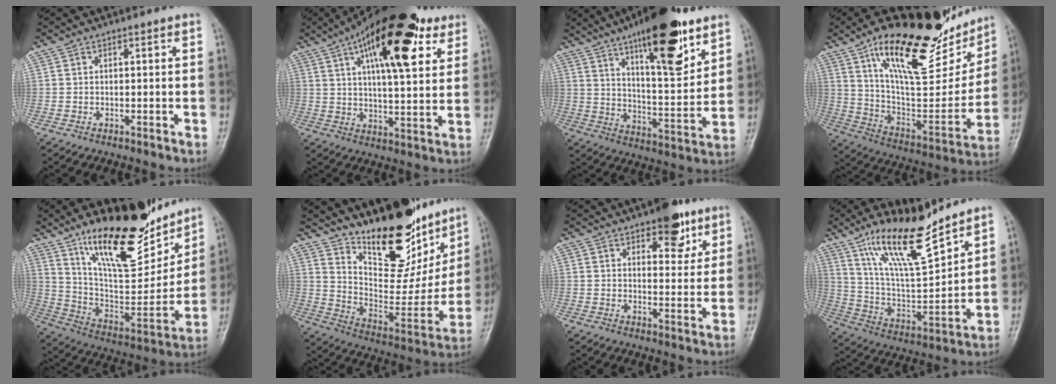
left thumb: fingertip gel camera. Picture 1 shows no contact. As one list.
[{"total": 22.7, "force": [10.7, 8.7, 18.0], "torque": [-0.254, -0.012, 0.164]}, {"total": 20.0, "force": [11.8, 6.1, 14.9], "torque": [-0.196, -0.059, 0.191]}, {"total": 29.7, "force": [18.5, 11.4, 20.2], "torque": [-0.270, -0.053, 0.304]}, {"total": 24.1, "force": [16.7, 8.7, 15.0], "torque": [-0.192, -0.091, 0.286]}, {"total": 23.6, "force": [17.1, 10.0, 12.7], "torque": [-0.139, -0.106, 0.275]}, {"total": 8.6, "force": [5.2, 4.1, 5.4], "torque": [-0.041, -0.025, 0.070]}, {"total": 16.5, "force": [12.1, 3.7, 10.6], "torque": [-0.171, -0.069, 0.235]}]